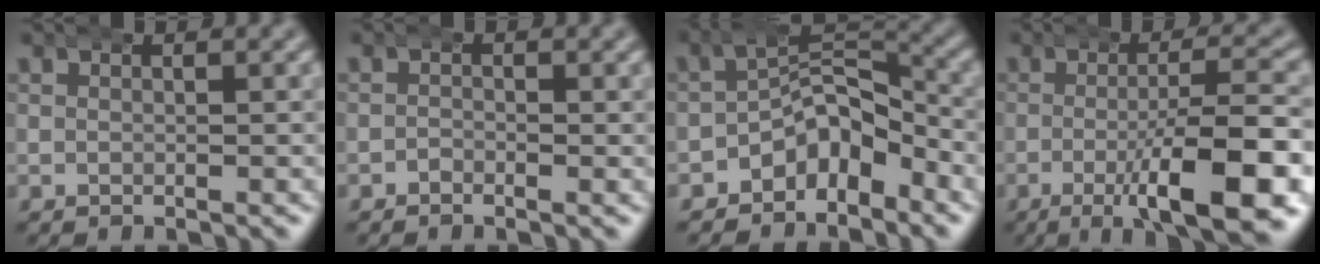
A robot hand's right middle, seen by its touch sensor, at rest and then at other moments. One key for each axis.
{"total": 0.7, "fx": -0.7, "fy": 0.2, "fz": -0.1, "tx": 0.008, "ty": -0.004, "tz": -0.014}
{"total": 6.4, "fx": -2.6, "fy": 4.2, "fz": 4.0, "tx": -0.040, "ty": 0.003, "tz": -0.052}
{"total": 9.1, "fx": -3.2, "fy": 1.9, "fz": 8.3, "tx": -0.115, "ty": -0.005, "tz": -0.045}